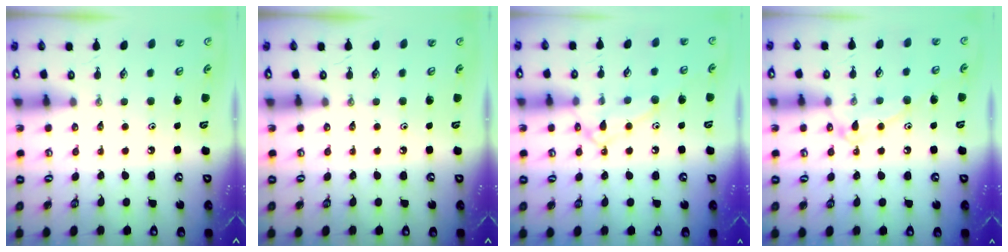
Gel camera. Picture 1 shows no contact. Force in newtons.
{"total": 0.0}
{"total": 11.4, "press": 11.4, "slide": 0.8}
{"total": 12.1, "press": 12.1, "slide": 0.5}